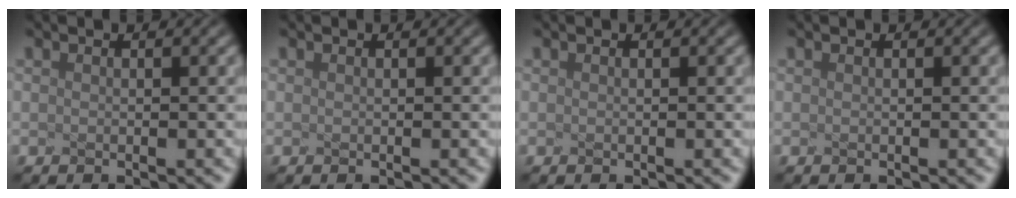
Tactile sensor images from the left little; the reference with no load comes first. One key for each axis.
{"total": 0.0}
{"total": 0.0}
{"total": 0.0}